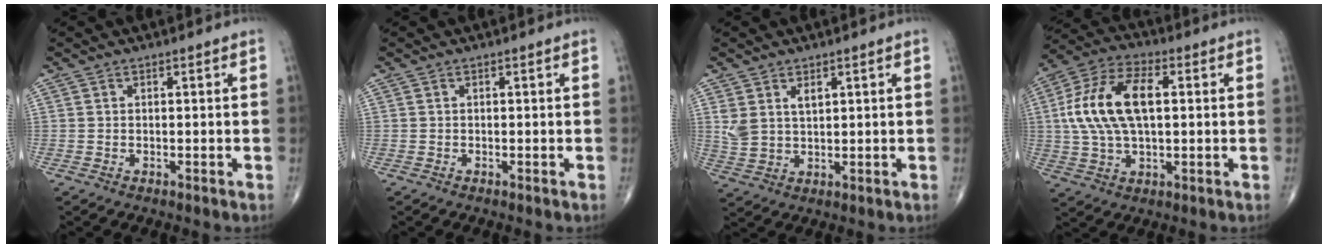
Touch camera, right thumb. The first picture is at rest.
{"total": 0.0}
{"total": 5.2, "force": [2.2, 3.2, 3.5], "torque": [-0.064, -0.007, 0.053]}
{"total": 15.7, "force": [2.0, 8.1, 13.3], "torque": [-0.266, 0.021, 0.034]}